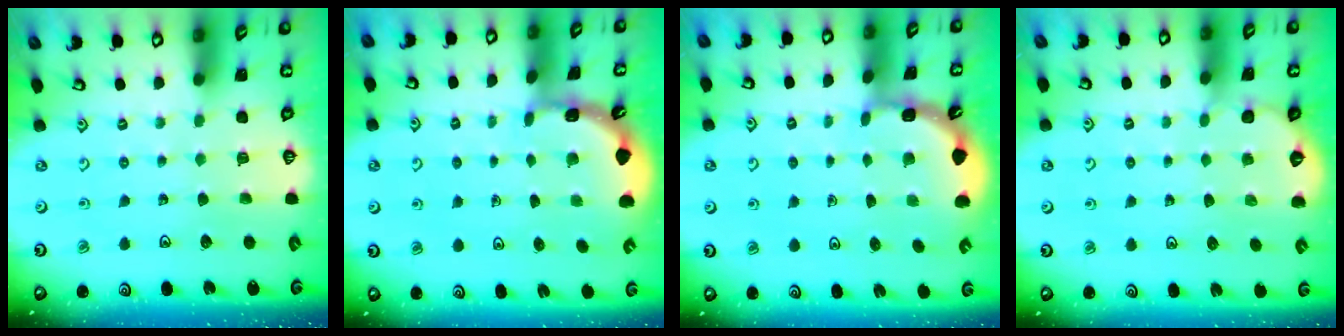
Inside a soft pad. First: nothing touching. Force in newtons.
{"total": 1.9, "press": 1.9, "slide": 0.1}
{"total": 2.3, "press": 2.3, "slide": 0.1}
{"total": 2.0, "press": 2.0, "slide": 0.1}